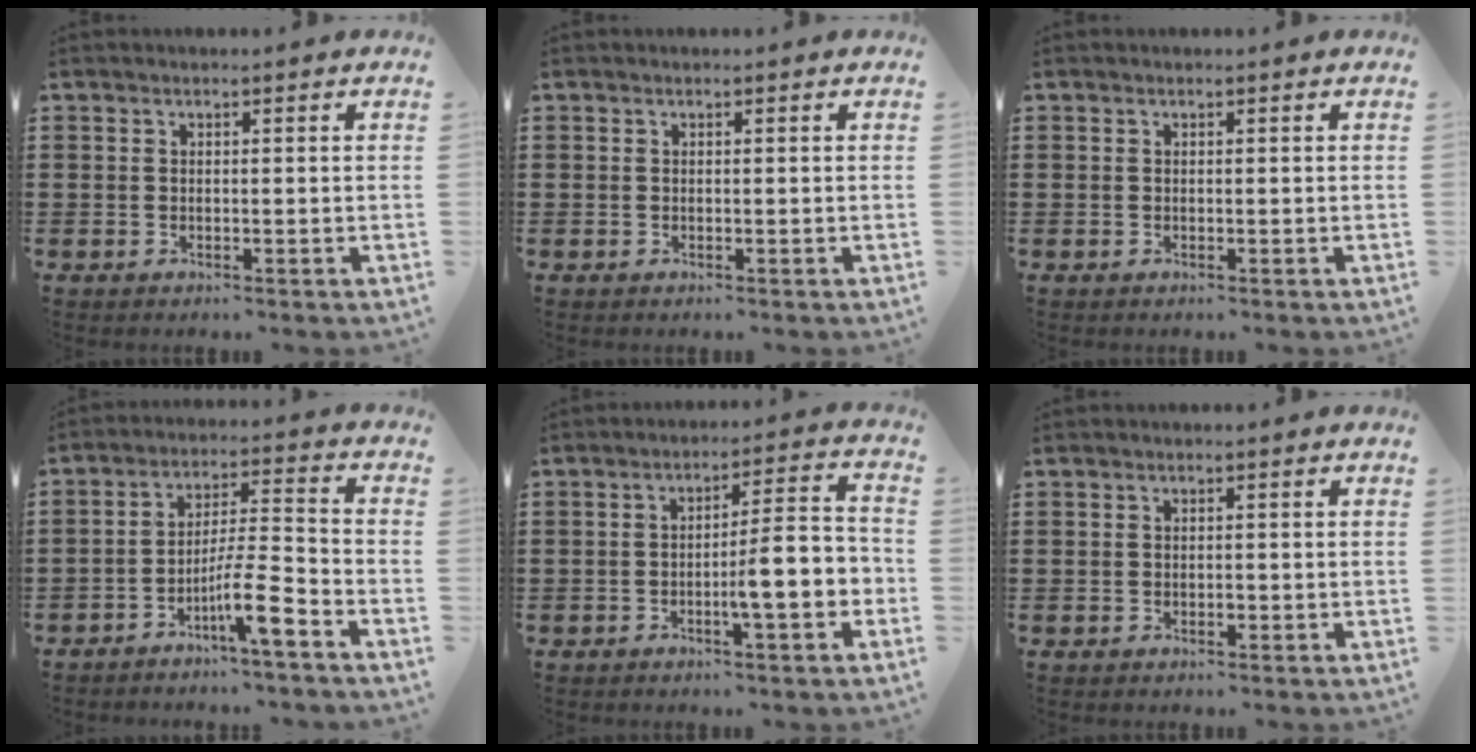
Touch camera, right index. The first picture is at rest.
{"total": 0.0}
{"total": 0.0}
{"total": 9.0, "force": [-5.4, 1.3, 7.1], "torque": [-0.128, 0.004, -0.098]}
{"total": 7.5, "force": [-2.6, 1.1, 6.9], "torque": [-0.098, -0.004, -0.049]}
{"total": 0.6, "force": [-0.3, 0.3, 0.5], "torque": [-0.010, -0.003, -0.004]}